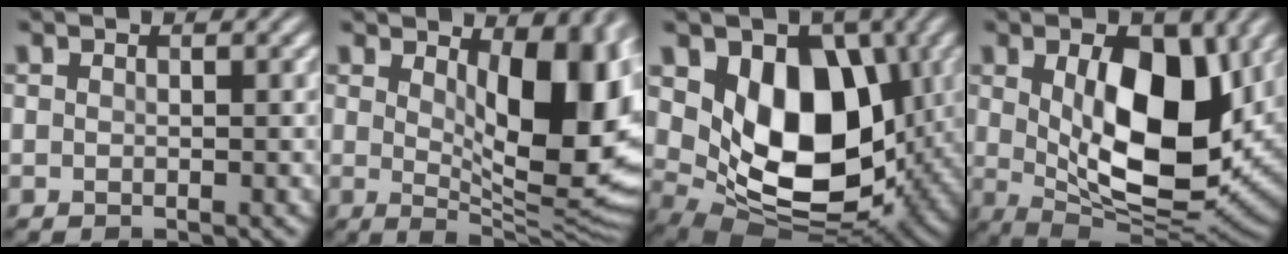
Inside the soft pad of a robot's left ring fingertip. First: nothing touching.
{"total": 11.0, "force": [2.6, 4.7, 9.6], "torque": [-0.111, -0.009, 0.044]}
{"total": 10.8, "force": [1.6, 7.4, 7.7], "torque": [-0.129, -0.021, 0.027]}
{"total": 11.2, "force": [1.8, 5.8, 9.4], "torque": [-0.140, -0.016, 0.039]}